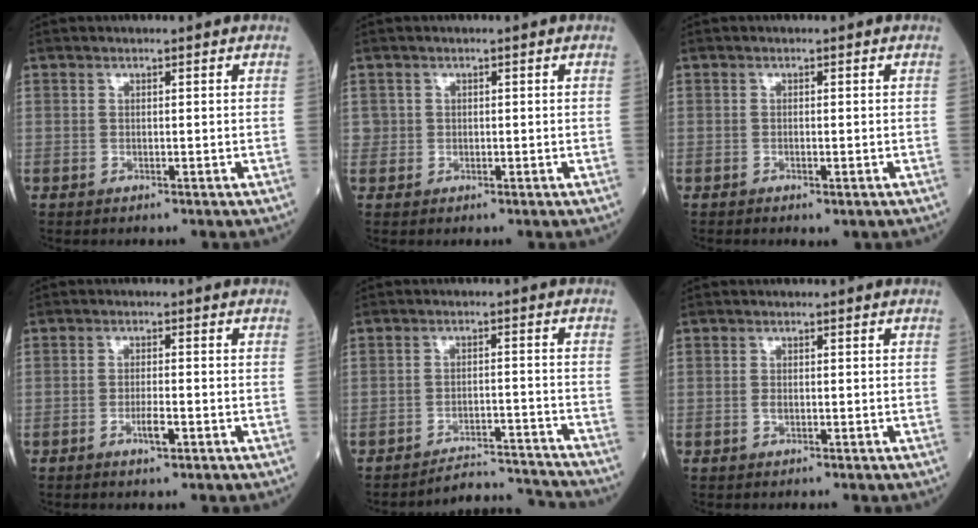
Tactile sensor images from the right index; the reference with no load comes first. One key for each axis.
{"total": 1.1, "fx": 0.1, "fy": 1.1, "fz": 0.0, "tx": 0.010, "ty": 0.005, "tz": 0.000}
{"total": 1.2, "fx": -0.7, "fy": 0.3, "fz": 0.9, "tx": -0.016, "ty": -0.003, "tz": -0.008}
{"total": 2.6, "fx": -1.3, "fy": 0.3, "fz": 2.2, "tx": -0.039, "ty": 0.000, "tz": -0.024}
{"total": 8.1, "fx": -7.9, "fy": -1.2, "fz": -1.2, "tx": 0.018, "ty": 0.011, "tz": -0.123}
{"total": 0.6, "fx": -0.3, "fy": 0.3, "fz": 0.5, "tx": -0.011, "ty": 0.001, "tz": -0.008}